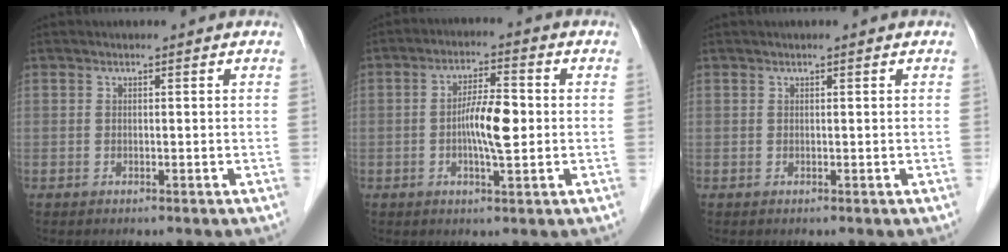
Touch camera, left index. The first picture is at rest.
{"total": 6.4, "force": [-0.6, 1.3, 6.2], "torque": [-0.116, 0.003, -0.013]}
{"total": 0.6, "force": [0.5, 0.0, 0.4], "torque": [-0.008, 0.010, 0.008]}